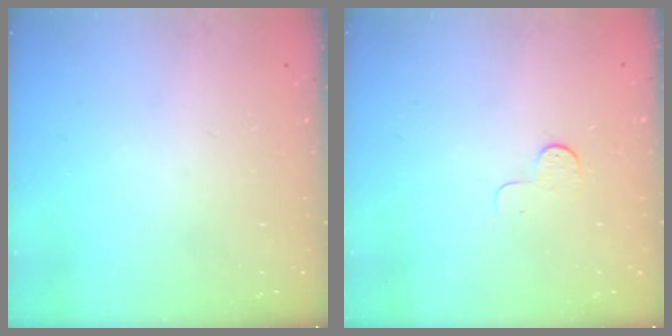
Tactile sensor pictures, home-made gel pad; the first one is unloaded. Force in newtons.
{"total": 3.3, "press": 3.3, "slide": 0.4}